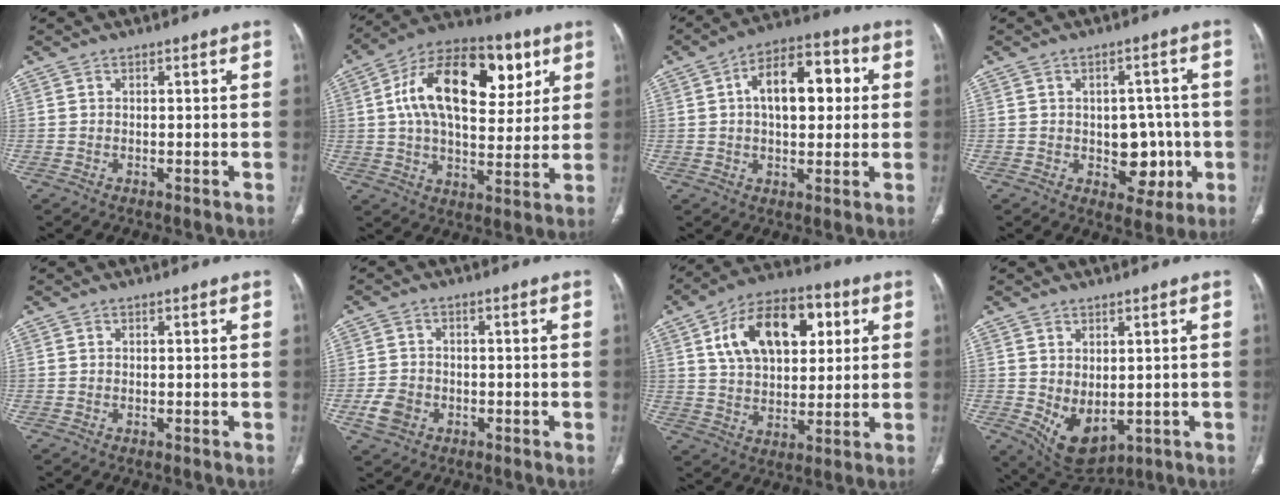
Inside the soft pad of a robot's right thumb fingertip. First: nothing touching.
{"total": 23.1, "force": [7.0, 13.0, 17.8], "torque": [-0.264, 0.006, 0.105]}
{"total": 13.7, "force": [2.4, 7.6, 11.2], "torque": [-0.147, 0.025, 0.032]}
{"total": 8.2, "force": [-1.4, 5.9, 5.6], "torque": [-0.031, 0.009, -0.010]}
{"total": 0.0}
{"total": 4.8, "force": [-1.8, 3.8, 2.3], "torque": [-0.041, 0.011, -0.029]}
{"total": 18.2, "force": [5.9, 10.9, 13.3], "torque": [-0.184, 0.004, 0.099]}
{"total": 8.3, "force": [-0.9, 5.1, 6.5], "torque": [-0.095, -0.008, 0.015]}